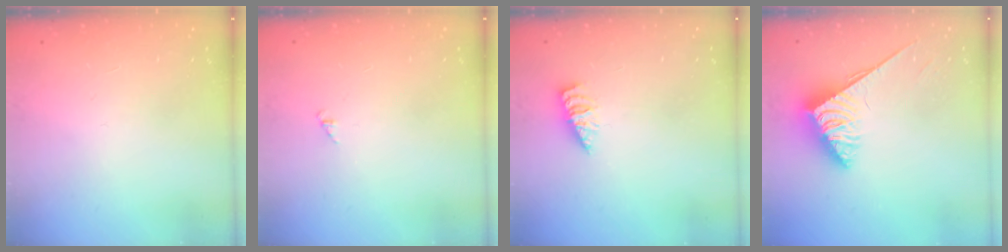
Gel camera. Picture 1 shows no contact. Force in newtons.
{"total": 1.3, "press": 1.2, "slide": 0.3}
{"total": 2.1, "press": 2.0, "slide": 0.3}
{"total": 3.8, "press": 3.8, "slide": 0.6}